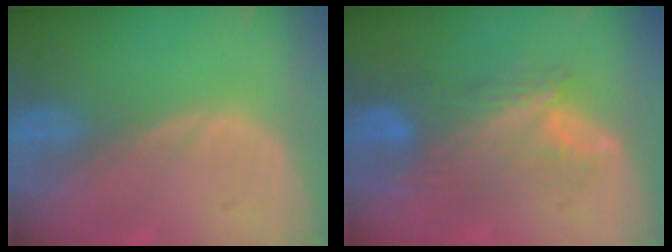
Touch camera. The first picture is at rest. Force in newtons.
{"total": 8.0, "press": 7.5, "slide": 3.0}